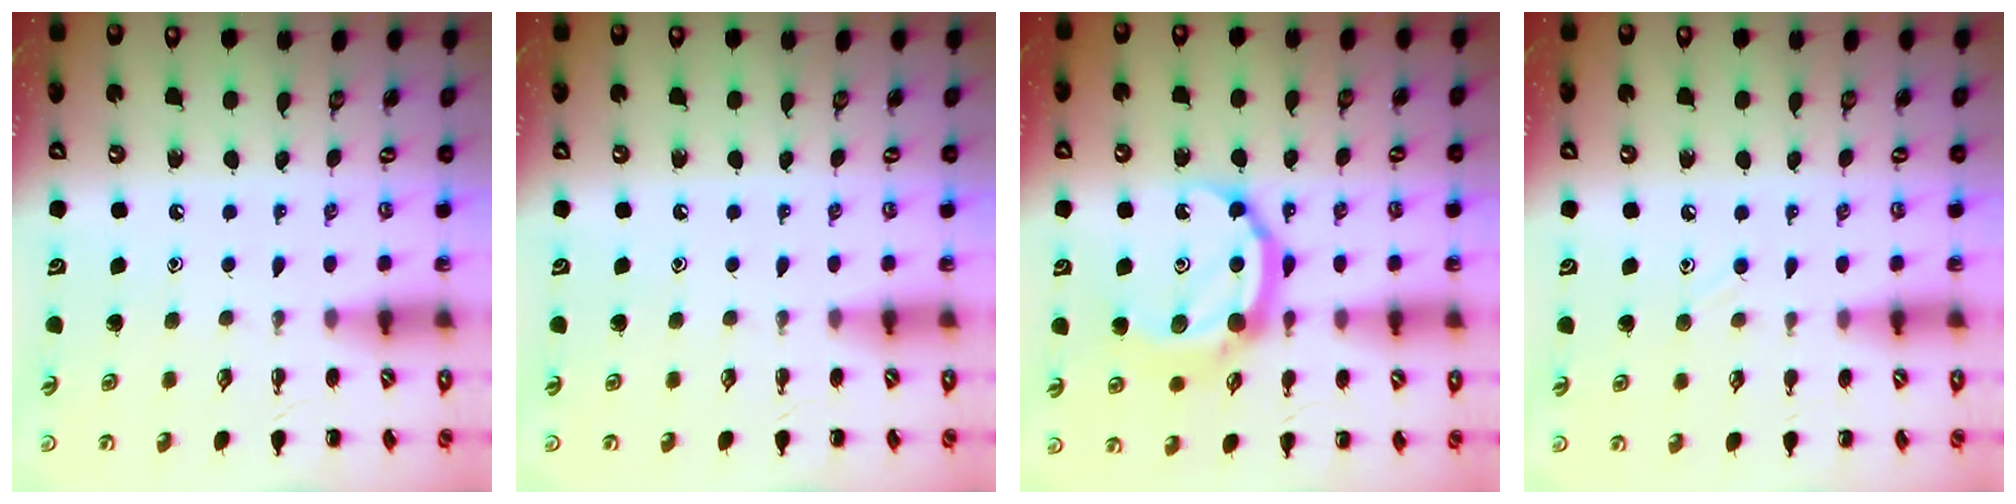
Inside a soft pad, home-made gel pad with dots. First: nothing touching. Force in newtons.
{"total": 0.0}
{"total": 12.0, "press": 11.9, "slide": 0.9}
{"total": 6.5, "press": 6.1, "slide": 2.2}